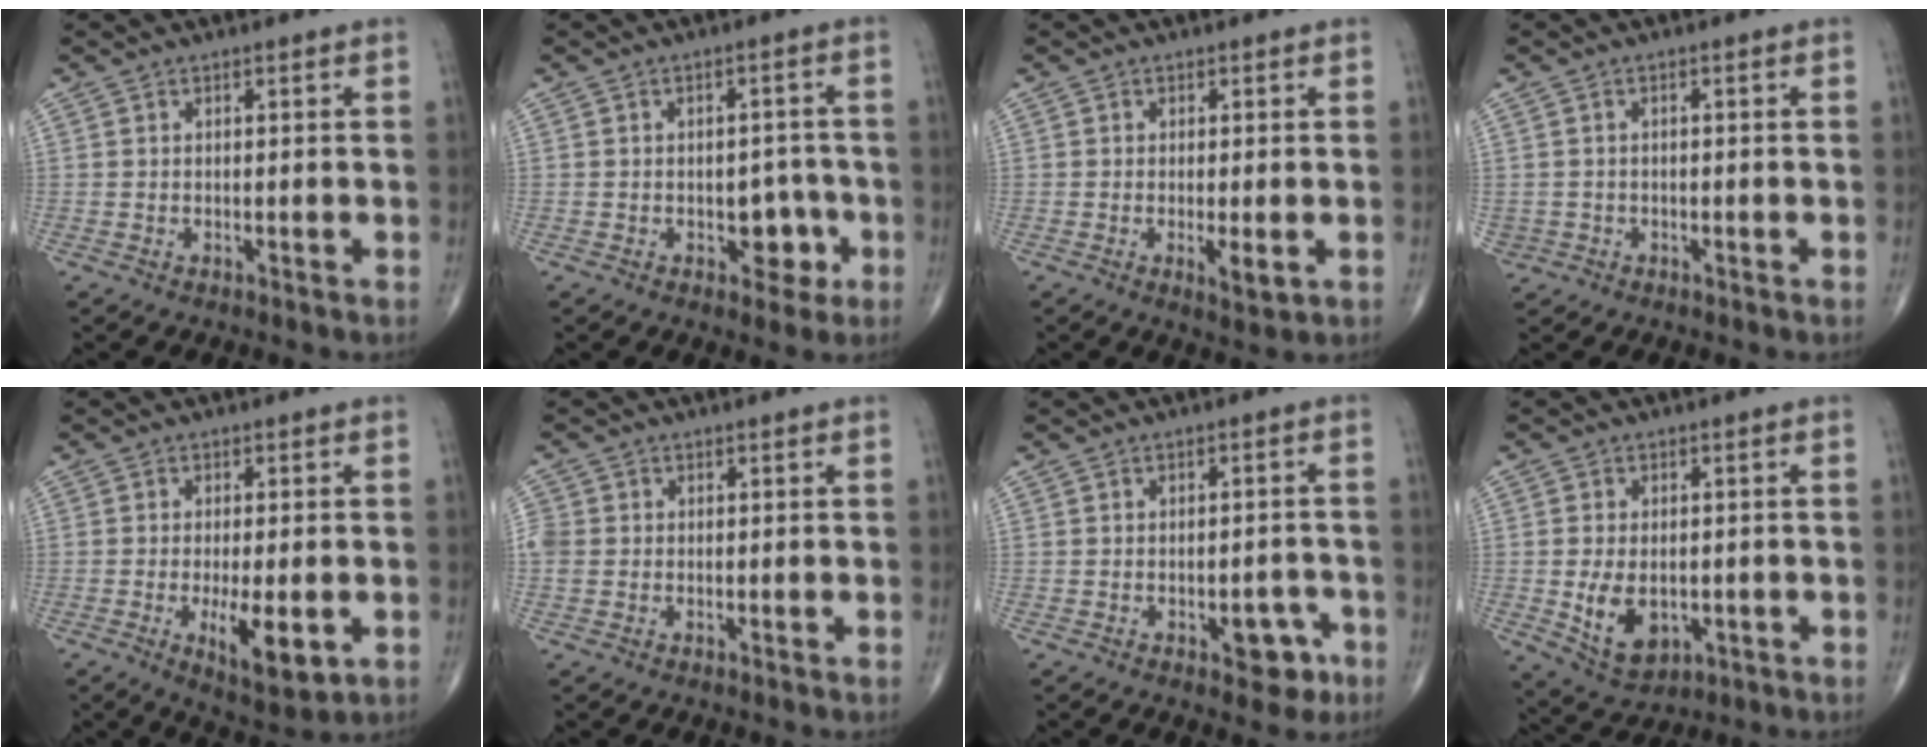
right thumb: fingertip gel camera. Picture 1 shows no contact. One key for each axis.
{"total": 5.7, "fx": -1.9, "fy": 3.7, "fz": 3.8, "tx": -0.014, "ty": 0.017, "tz": -0.022}
{"total": 3.3, "fx": -0.8, "fy": 1.0, "fz": 3.0, "tx": -0.050, "ty": -0.009, "tz": -0.012}
{"total": 1.9, "fx": -0.7, "fy": 1.8, "fz": 0.1, "tx": 0.008, "ty": 0.010, "tz": -0.010}
{"total": 9.0, "fx": -2.4, "fy": 3.2, "fz": 8.1, "tx": -0.124, "ty": -0.020, "tz": -0.033}
{"total": 3.3, "fx": 0.0, "fy": 2.9, "fz": 1.4, "tx": -0.032, "ty": 0.008, "tz": 0.002}
{"total": 5.6, "fx": -2.6, "fy": 3.1, "fz": 3.9, "tx": -0.024, "ty": 0.019, "tz": -0.028}
{"total": 8.7, "fx": -1.5, "fy": 5.7, "fz": 6.4, "tx": -0.101, "ty": -0.007, "tz": -0.009}